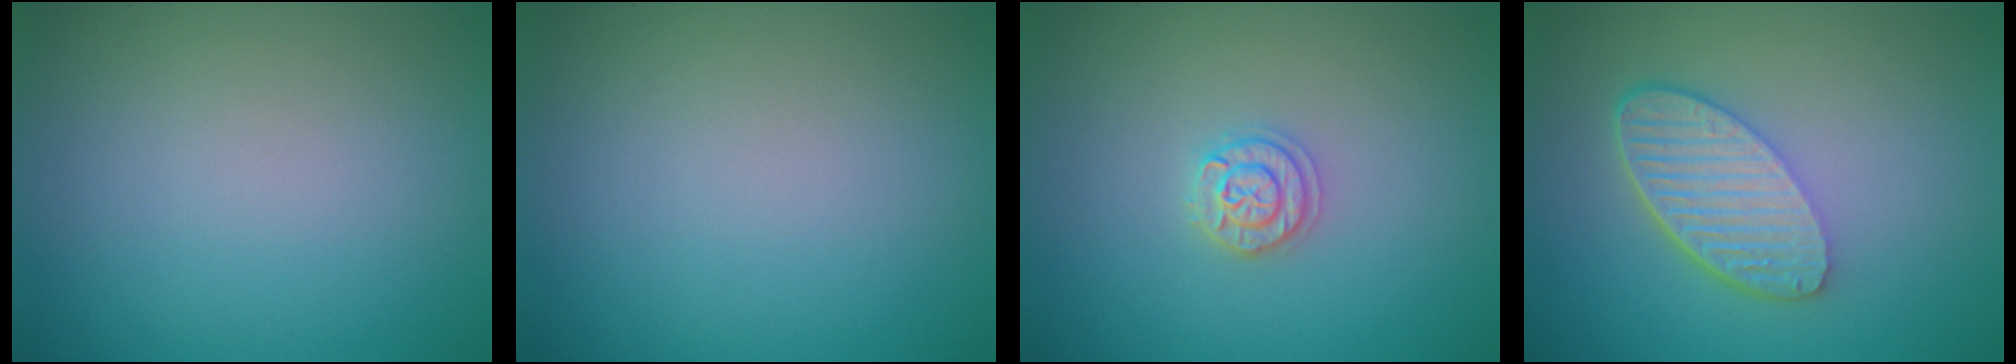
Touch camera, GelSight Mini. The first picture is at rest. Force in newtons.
{"total": 0.0}
{"total": 1.7, "press": 1.7, "slide": 0.2}
{"total": 5.6, "press": 4.2, "slide": 3.7}